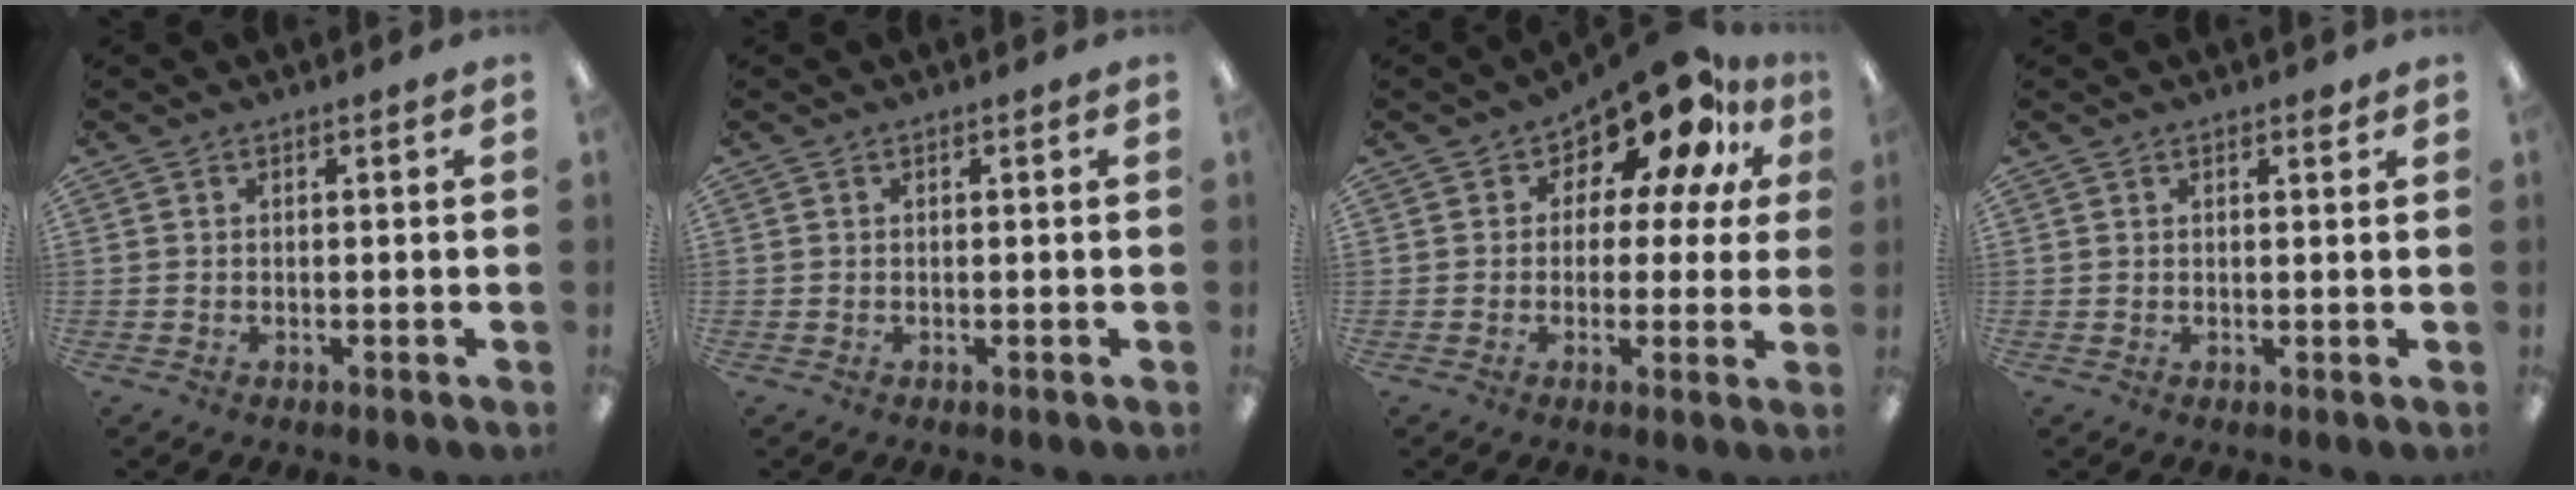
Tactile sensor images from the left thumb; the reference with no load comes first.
{"total": 0.0}
{"total": 13.9, "force": [10.1, 6.1, 7.3], "torque": [-0.127, -0.070, 0.176]}
{"total": 1.7, "force": [1.3, 0.7, 0.8], "torque": [-0.002, -0.005, 0.020]}